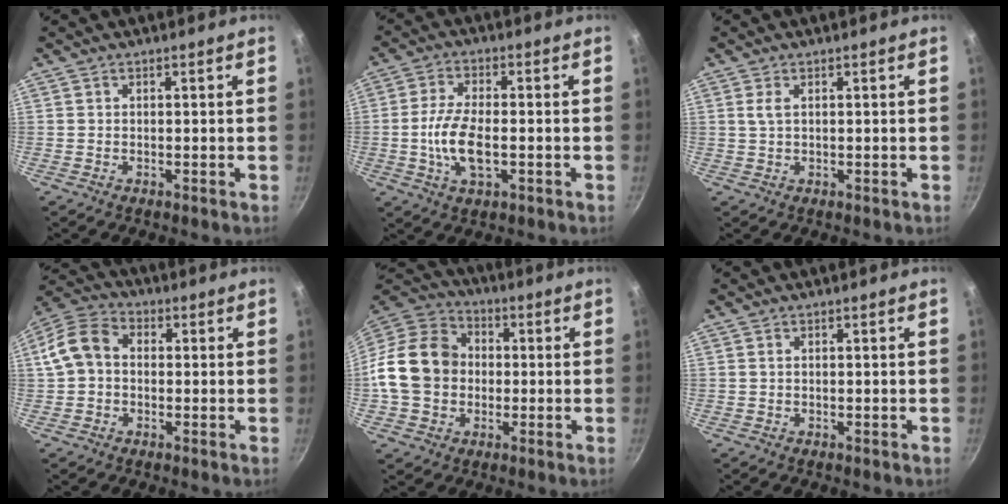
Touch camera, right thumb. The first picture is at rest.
{"total": 9.0, "force": [-1.6, 4.0, 7.9], "torque": [-0.153, 0.009, -0.036]}
{"total": 1.8, "force": [0.6, 0.6, 1.6], "torque": [-0.034, 0.001, 0.014]}
{"total": 9.2, "force": [0.3, 7.0, 5.9], "torque": [-0.095, 0.030, -0.011]}
{"total": 16.5, "force": [-0.7, 13.6, 9.3], "torque": [-0.150, 0.034, -0.028]}
{"total": 0.0}